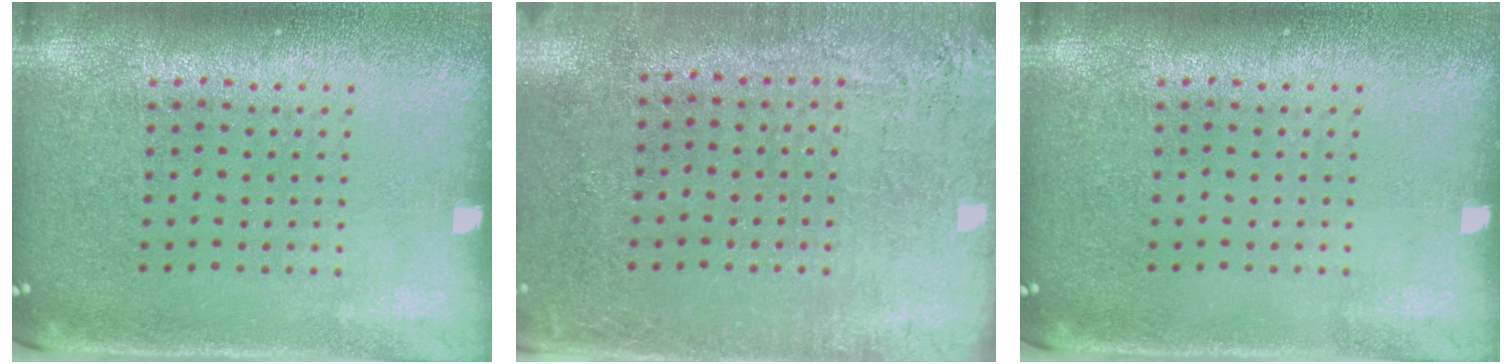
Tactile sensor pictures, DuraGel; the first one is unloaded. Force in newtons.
{"total": 2.7, "press": 2.3, "slide": 1.3}
{"total": 0.0}